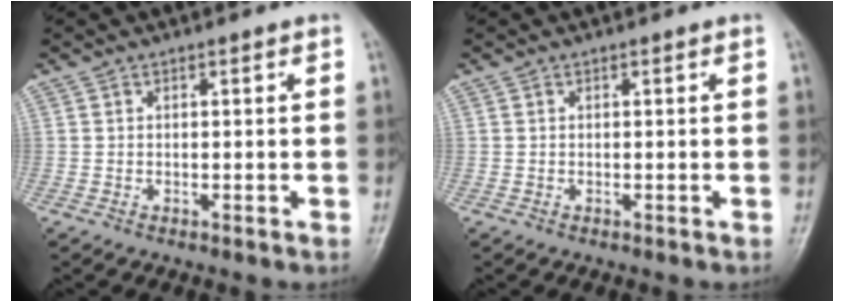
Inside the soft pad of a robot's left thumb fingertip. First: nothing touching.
{"total": 0.0}